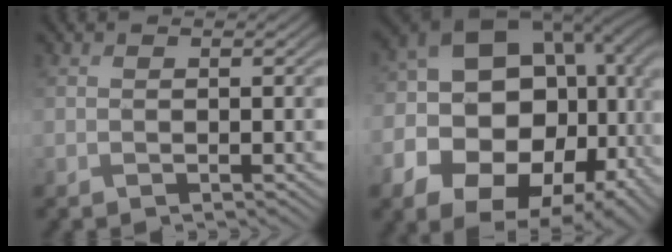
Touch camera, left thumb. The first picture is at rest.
{"total": 20.7, "force": [-4.4, 14.9, 13.7], "torque": [-0.239, -0.062, -0.026]}